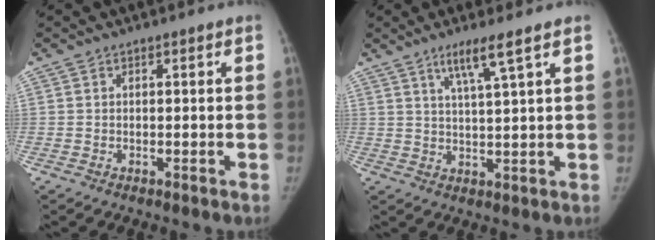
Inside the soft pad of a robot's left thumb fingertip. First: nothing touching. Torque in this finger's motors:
{"motor_torque": [0.08, -0.13, 0.59, -0.30, 0.02]}